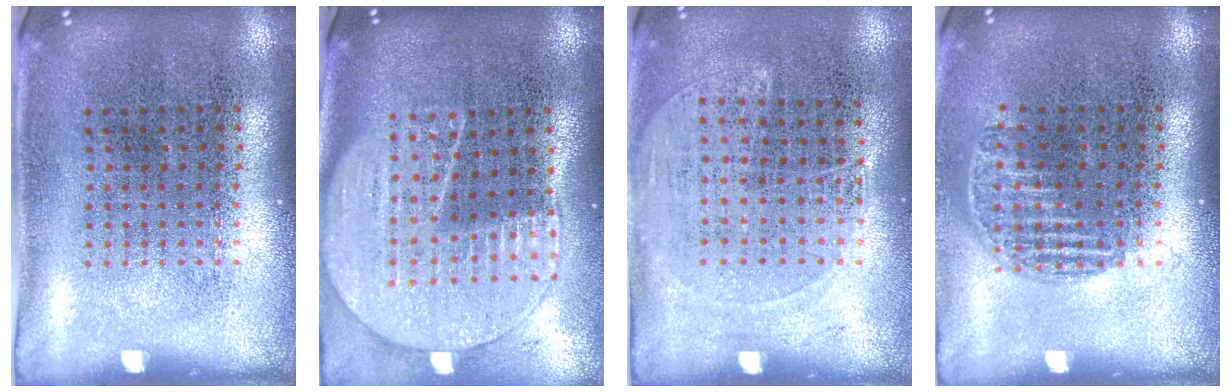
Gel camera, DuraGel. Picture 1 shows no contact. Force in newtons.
{"total": 2.0, "press": 1.8, "slide": 0.9}
{"total": 1.3, "press": 1.0, "slide": 0.7}
{"total": 1.0, "press": 0.9, "slide": 0.5}